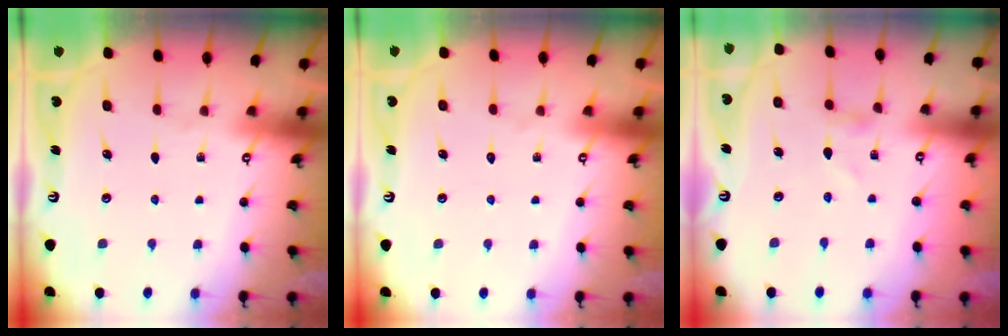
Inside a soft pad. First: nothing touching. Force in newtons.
{"total": 1.8, "press": 1.8, "slide": 0.2}
{"total": 0.0}